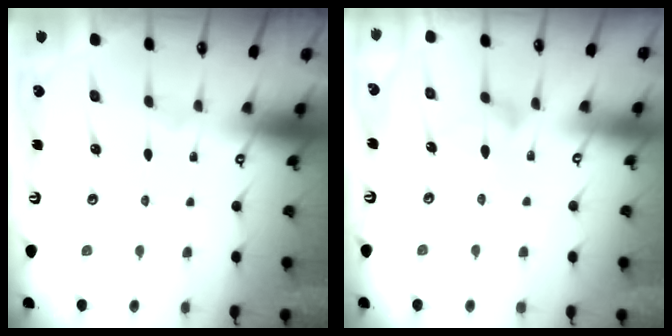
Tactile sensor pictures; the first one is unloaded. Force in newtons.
{"total": 7.8, "press": 7.8, "slide": 0.3}